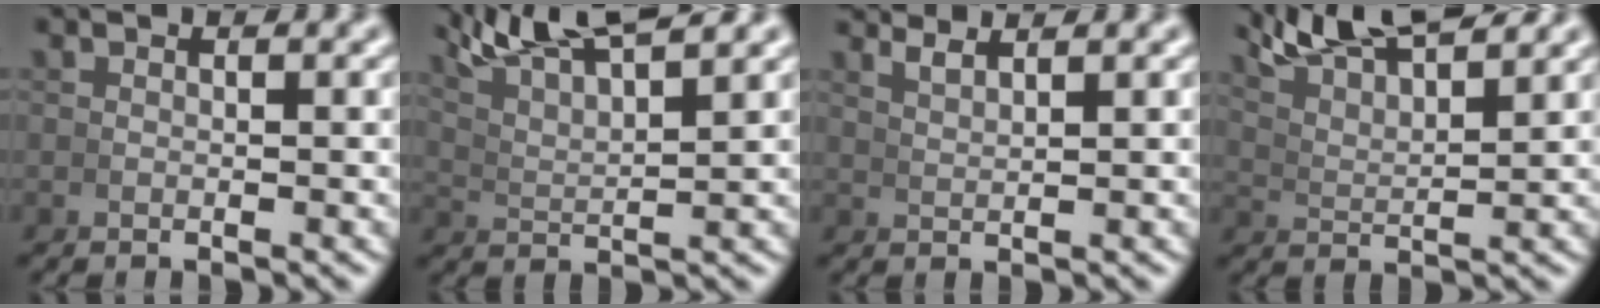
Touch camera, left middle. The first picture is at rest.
{"total": 7.7, "force": [6.2, 2.3, 4.0], "torque": [-0.077, 0.017, 0.101]}
{"total": 2.6, "force": [2.4, 0.0, 0.9], "torque": [-0.015, 0.005, 0.046]}
{"total": 7.0, "force": [5.9, 1.9, 3.3], "torque": [-0.065, 0.015, 0.098]}